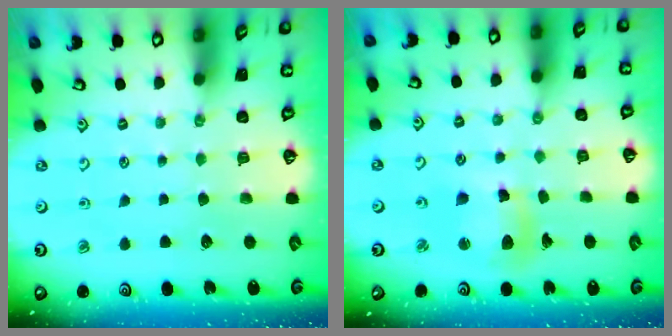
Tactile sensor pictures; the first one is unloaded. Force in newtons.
{"total": 11.9, "press": 11.8, "slide": 1.6}